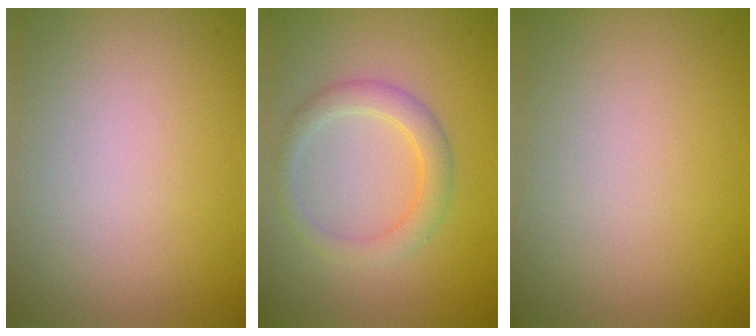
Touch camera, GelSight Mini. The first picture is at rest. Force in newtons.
{"total": 2.7, "press": 2.7, "slide": 0.1}
{"total": 0.0}